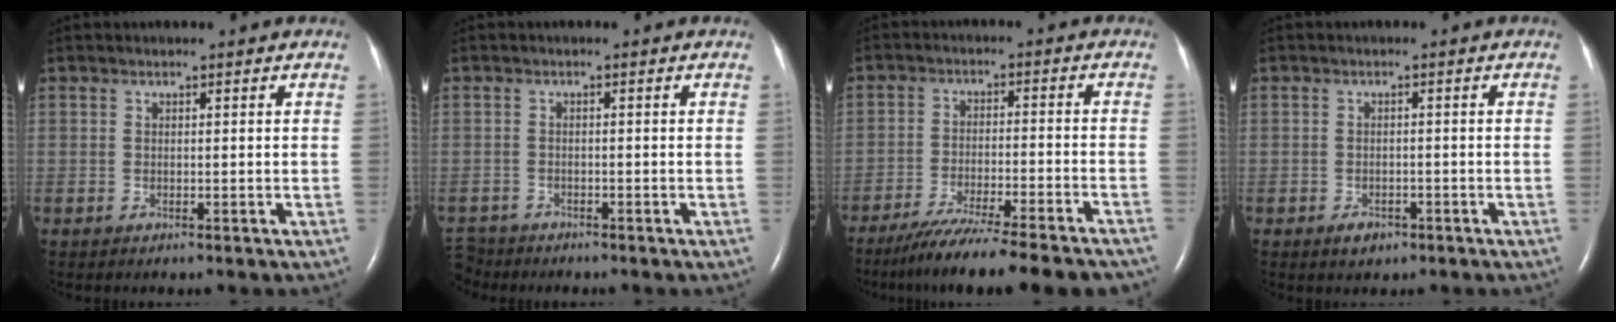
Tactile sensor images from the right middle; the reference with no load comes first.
{"total": 3.4, "force": [-3.2, 1.1, -0.3], "torque": [0.002, -0.010, -0.059]}
{"total": 18.2, "force": [-15.9, 1.1, 8.9], "torque": [-0.105, -0.036, -0.229]}
{"total": 2.3, "force": [-1.4, 1.4, 1.1], "torque": [-0.022, 0.001, -0.014]}